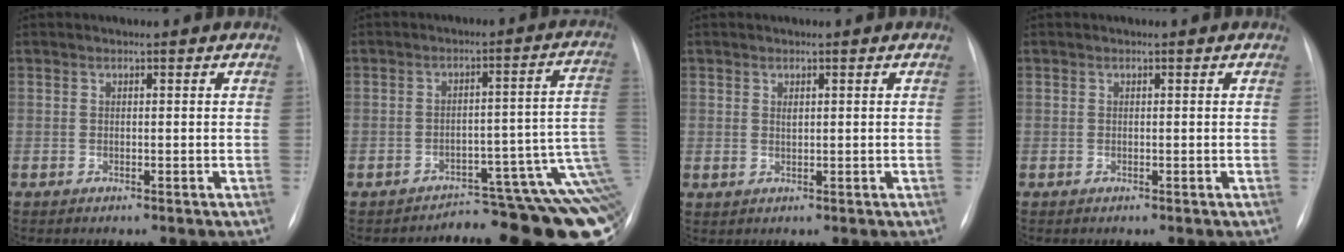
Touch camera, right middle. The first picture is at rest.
{"total": 13.0, "force": [-9.1, 3.1, 8.8], "torque": [-0.017, 0.074, -0.093]}
{"total": 0.7, "force": [0.5, 0.2, 0.5], "torque": [-0.009, 0.003, 0.012]}
{"total": 0.0}